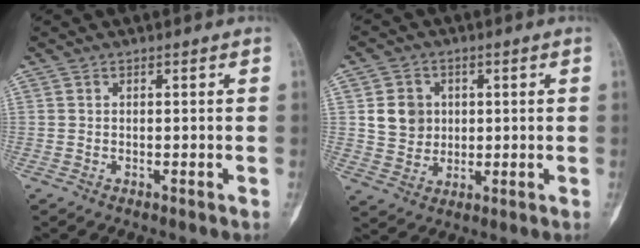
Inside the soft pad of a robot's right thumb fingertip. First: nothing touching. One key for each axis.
{"total": 7.0, "fx": 1.4, "fy": 6.3, "fz": 2.9, "tx": -0.022, "ty": -0.005, "tz": 0.029}